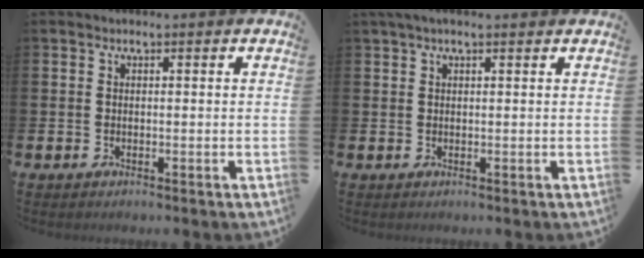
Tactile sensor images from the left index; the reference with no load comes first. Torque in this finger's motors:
{"motor_torque": [0.59, -0.66, 0.54, 0.14]}